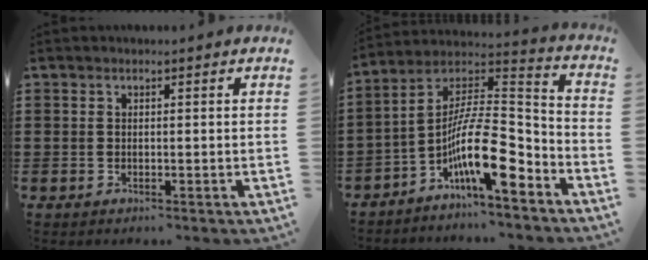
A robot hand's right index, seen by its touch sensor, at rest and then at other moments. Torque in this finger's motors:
{"motor_torque": [0.37, 0.33, 1.05, 0.21]}